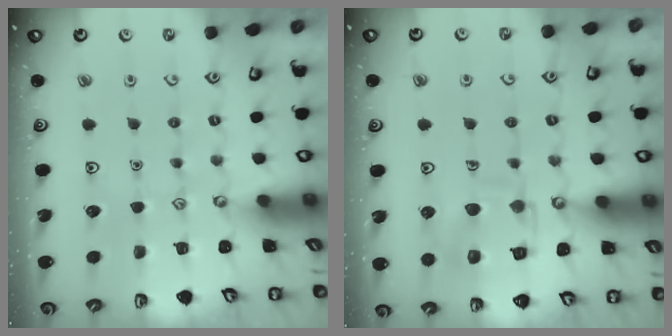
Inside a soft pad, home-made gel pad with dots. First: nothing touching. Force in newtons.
{"total": 11.8, "press": 11.8, "slide": 1.0}